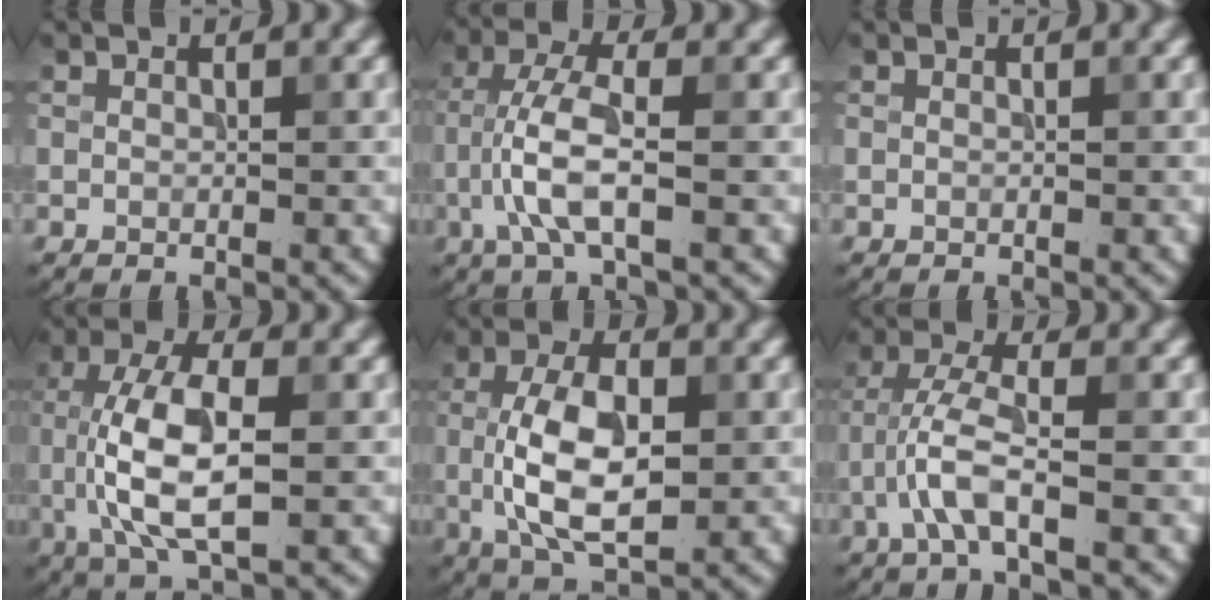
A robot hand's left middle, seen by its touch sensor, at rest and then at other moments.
{"total": 4.8, "force": [-1.5, 1.1, 4.4], "torque": [-0.100, 0.011, -0.035]}
{"total": 0.0}
{"total": 8.0, "force": [-0.4, 3.1, 7.4], "torque": [-0.156, 0.003, -0.007]}
{"total": 8.0, "force": [-0.4, 3.8, 7.0], "torque": [-0.149, 0.000, -0.007]}
{"total": 3.8, "force": [-1.7, 0.6, 3.4], "torque": [-0.078, 0.011, -0.042]}